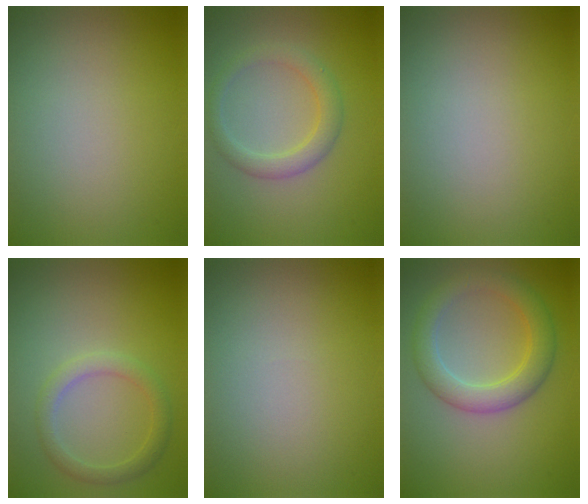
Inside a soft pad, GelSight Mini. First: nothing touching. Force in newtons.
{"total": 2.7, "press": 2.7, "slide": 0.1}
{"total": 0.0}
{"total": 2.3, "press": 2.3, "slide": 0.0}
{"total": 0.0}
{"total": 4.3, "press": 4.3, "slide": 0.2}